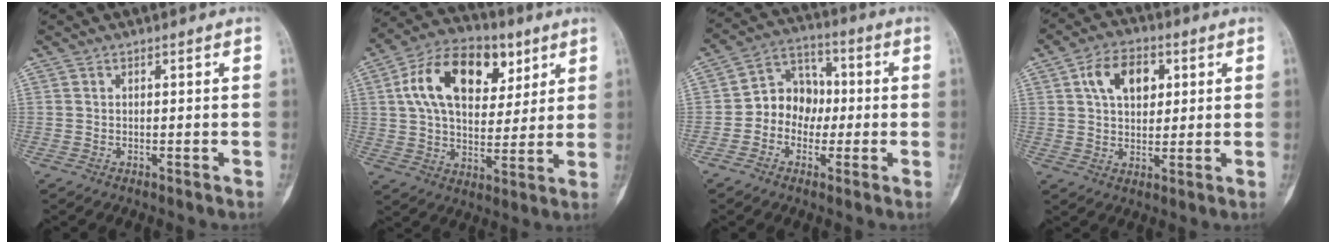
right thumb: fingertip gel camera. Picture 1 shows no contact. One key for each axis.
{"total": 19.0, "fx": 6.9, "fy": 11.9, "fz": 13.2, "tx": -0.194, "ty": -0.002, "tz": 0.114}
{"total": 9.3, "fx": -1.1, "fy": 7.8, "fz": 4.9, "tx": -0.038, "ty": 0.035, "tz": -0.035}
{"total": 9.6, "fx": 3.0, "fy": 6.2, "fz": 6.7, "tx": -0.090, "ty": 0.001, "tz": 0.047}